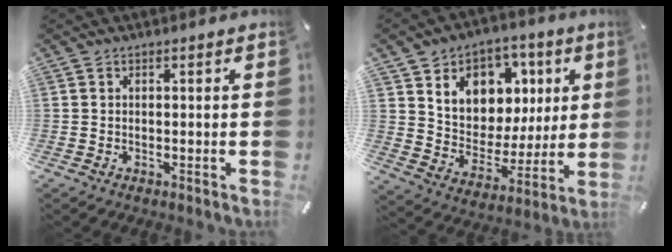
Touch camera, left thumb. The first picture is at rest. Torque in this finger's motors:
{"motor_torque": [2.43, 2.58, 1.47, -1.30, 0.15]}